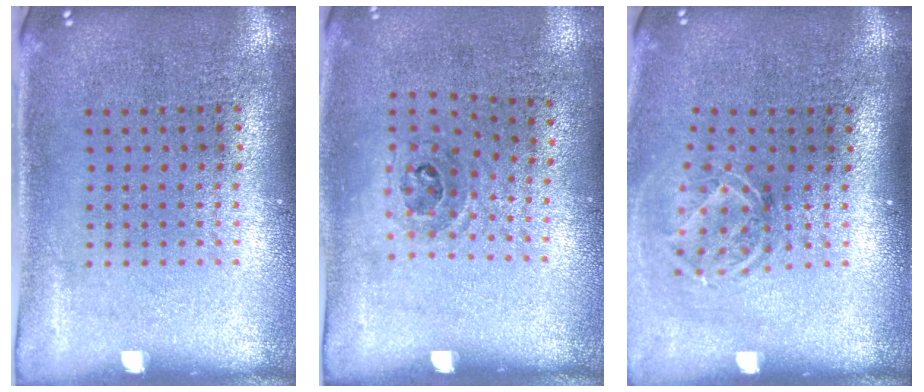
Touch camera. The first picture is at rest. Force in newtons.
{"total": 1.1, "press": 0.7, "slide": 0.8}
{"total": 1.8, "press": 1.3, "slide": 1.2}